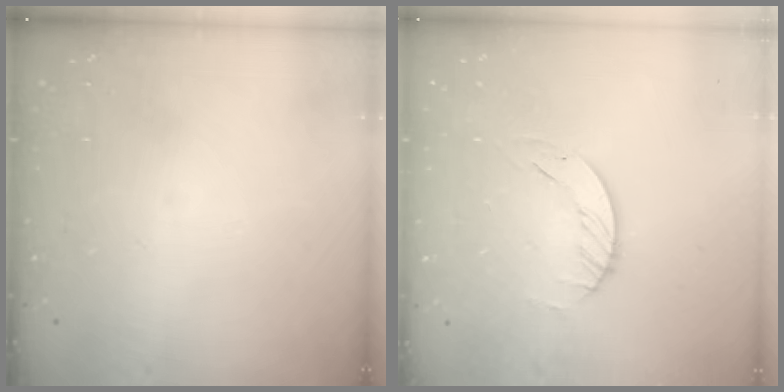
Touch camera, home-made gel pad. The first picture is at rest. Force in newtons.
{"total": 2.3, "press": 2.3, "slide": 0.3}